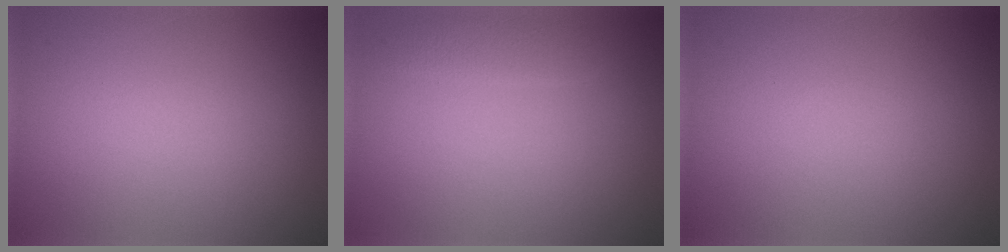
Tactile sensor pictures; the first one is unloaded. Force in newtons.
{"total": 1.3, "press": 1.3, "slide": 0.1}
{"total": 0.0}